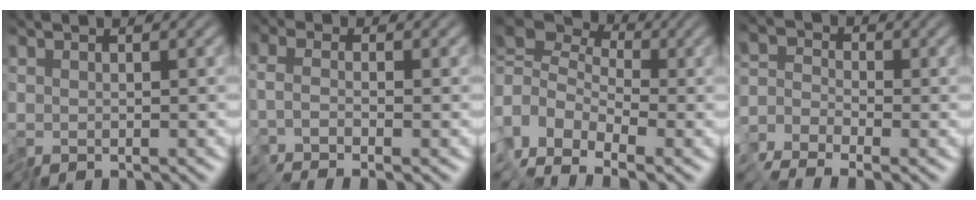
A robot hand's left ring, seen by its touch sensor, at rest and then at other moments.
{"total": 1.0, "force": [-0.6, 0.0, 0.9], "torque": [-0.023, 0.000, -0.018]}
{"total": 3.2, "force": [-0.9, 2.2, 2.2], "torque": [-0.044, 0.005, -0.040]}
{"total": 2.1, "force": [-2.0, 0.3, -0.2], "torque": [0.005, 0.003, -0.055]}